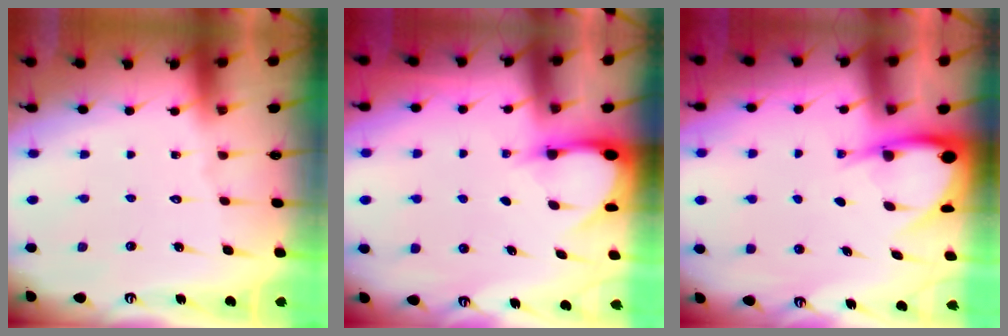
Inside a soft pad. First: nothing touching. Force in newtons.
{"total": 3.2, "press": 3.2, "slide": 0.3}
{"total": 7.2, "press": 7.1, "slide": 1.0}